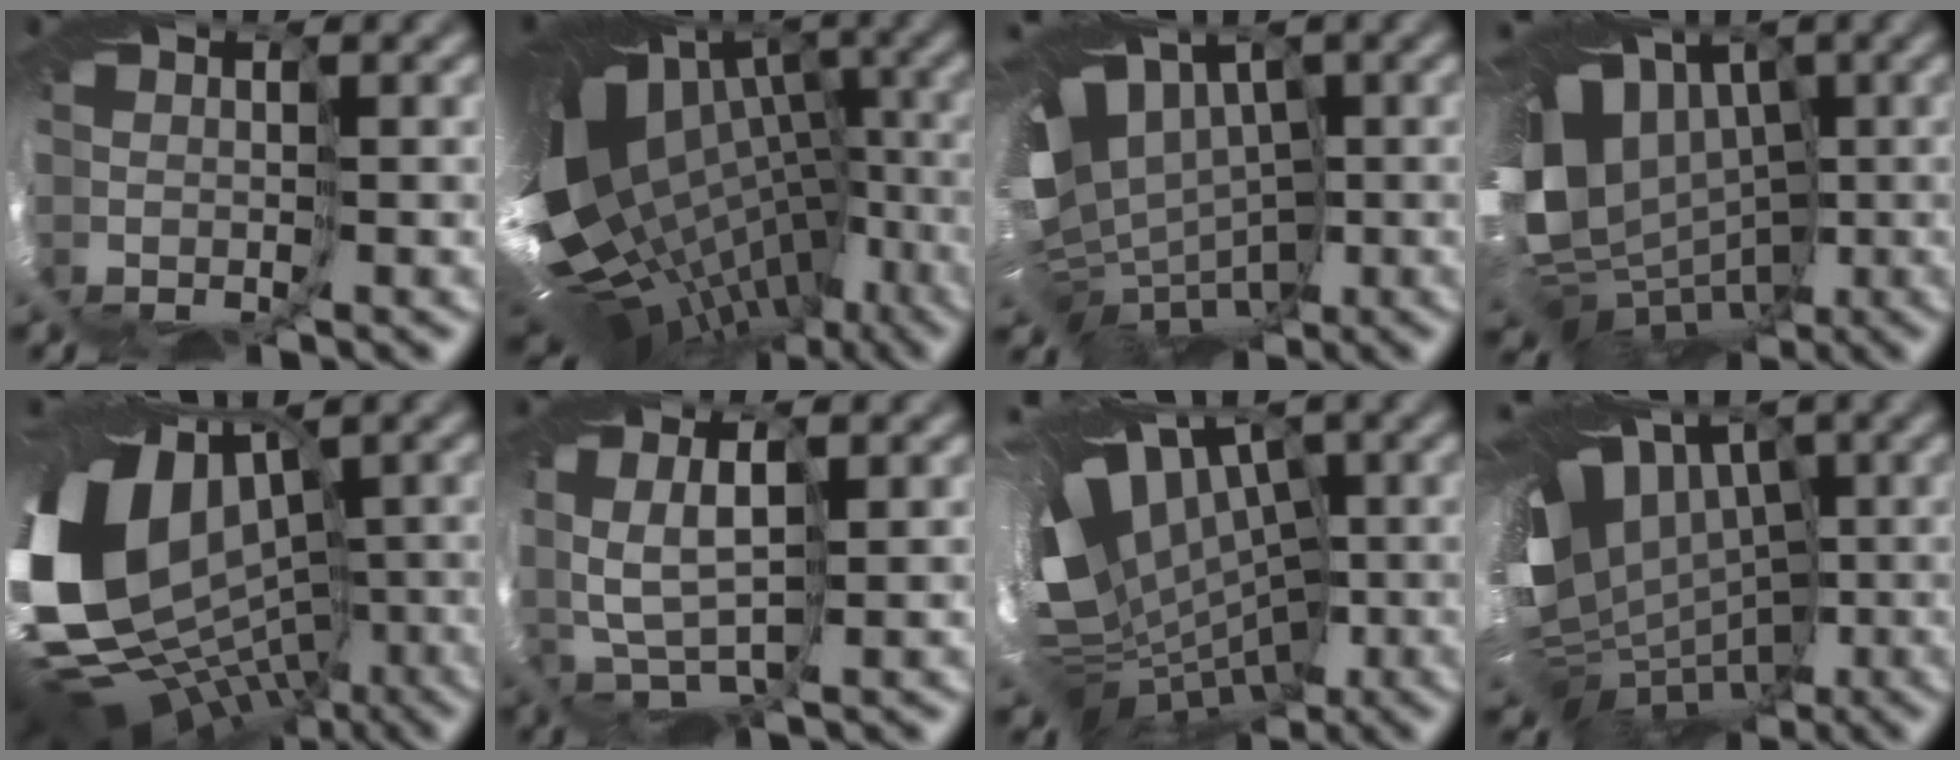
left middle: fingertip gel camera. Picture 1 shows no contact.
{"total": 15.8, "force": [-2.8, 10.6, 11.4], "torque": [-0.189, 0.000, -0.003]}
{"total": 11.0, "force": [1.0, 8.2, 7.2], "torque": [-0.128, -0.010, 0.047]}
{"total": 15.0, "force": [1.2, 11.8, 9.1], "torque": [-0.169, -0.014, 0.031]}
{"total": 15.5, "force": [-0.6, 11.8, 10.1], "torque": [-0.214, -0.014, 0.019]}
{"total": 3.6, "force": [1.0, 2.2, 2.8], "torque": [-0.075, 0.005, 0.024]}
{"total": 13.5, "force": [0.0, 9.6, 9.5], "torque": [-0.157, -0.002, 0.026]}
{"total": 12.3, "force": [1.0, 8.9, 8.4], "torque": [-0.132, -0.010, 0.043]}